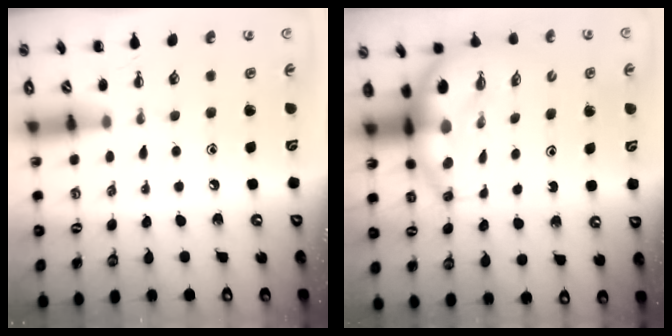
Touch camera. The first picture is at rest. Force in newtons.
{"total": 7.0, "press": 6.9, "slide": 1.6}